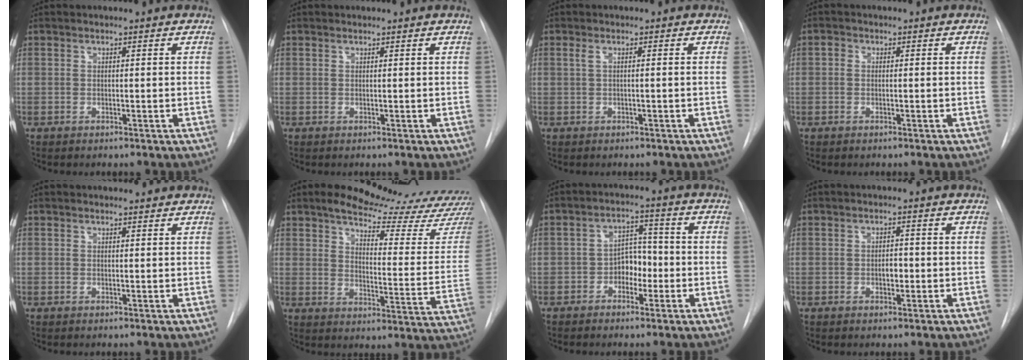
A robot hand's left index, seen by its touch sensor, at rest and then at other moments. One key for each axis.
{"total": 0.8, "fx": 0.8, "fy": 0.1, "fz": -0.2, "tx": 0.001, "ty": 0.006, "tz": 0.016}
{"total": 0.9, "fx": 0.1, "fy": 0.0, "fz": 0.9, "tx": -0.026, "ty": 0.008, "tz": 0.004}
{"total": 0.7, "fx": -0.1, "fy": 0.5, "fz": 0.5, "tx": -0.006, "ty": 0.003, "tz": -0.008}
{"total": 2.4, "fx": 2.4, "fy": 0.5, "fz": 0.1, "tx": -0.007, "ty": 0.005, "tz": 0.028}
{"total": 20.4, "fx": 18.9, "fy": 0.4, "fz": 7.7, "tx": -0.109, "ty": -0.103, "tz": 0.233}
{"total": 4.4, "fx": -1.6, "fy": 2.9, "fz": 2.9, "tx": -0.042, "ty": 0.015, "tz": -0.028}
{"total": 1.4, "fx": -0.2, "fy": 0.9, "fz": 1.1, "tx": -0.016, "ty": 0.001, "tz": -0.001}